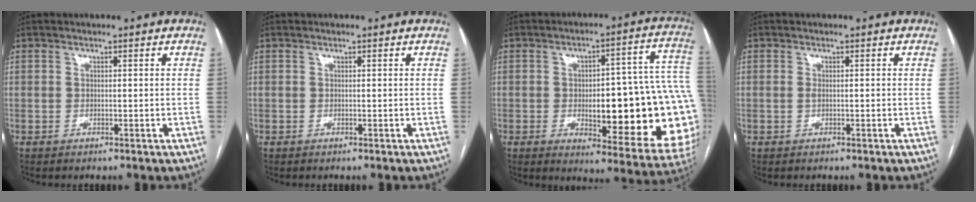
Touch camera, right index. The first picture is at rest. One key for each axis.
{"total": 0.0}
{"total": 25.4, "fx": -2.9, "fy": 6.4, "fz": 24.4, "tx": -0.225, "ty": 0.027, "tz": -0.017}
{"total": 1.0, "fx": -0.1, "fy": 0.4, "fz": 1.0, "tx": -0.021, "ty": -0.001, "tz": 0.000}